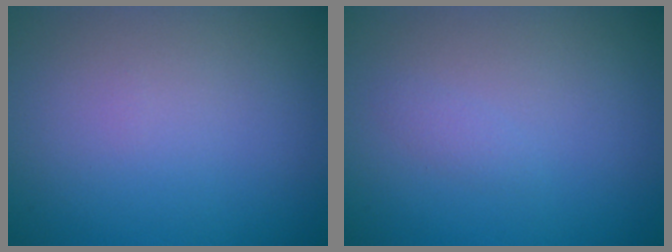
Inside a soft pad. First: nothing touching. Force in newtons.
{"total": 0.7, "press": 0.7, "slide": 0.0}